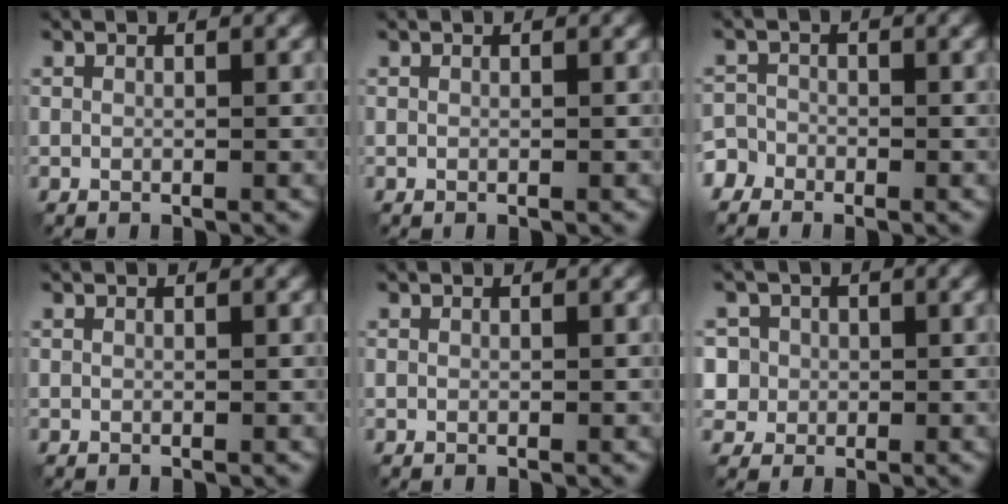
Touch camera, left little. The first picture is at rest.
{"total": 0.0}
{"total": 2.9, "force": [-2.3, 1.7, 0.2], "torque": [0.004, -0.002, -0.045]}
{"total": 0.0}
{"total": 0.0}
{"total": 4.9, "force": [1.0, 4.6, 1.3], "torque": [-0.026, 0.033, 0.005]}